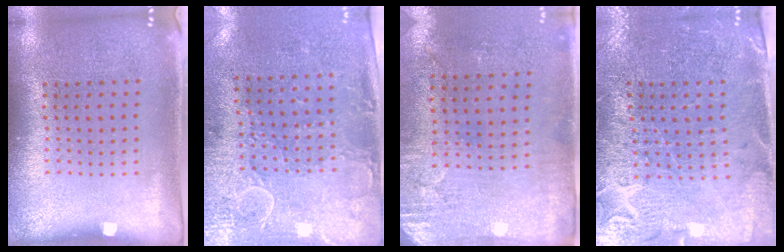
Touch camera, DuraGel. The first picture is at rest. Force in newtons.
{"total": 2.9, "press": 2.4, "slide": 1.7}
{"total": 2.9, "press": 2.4, "slide": 1.6}
{"total": 3.3, "press": 3.1, "slide": 1.2}